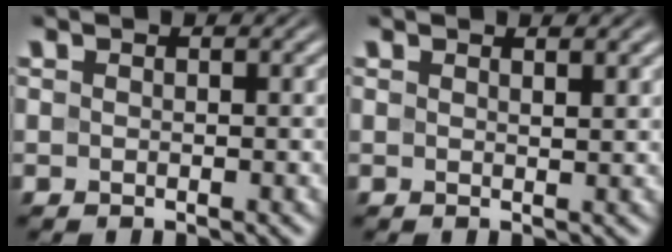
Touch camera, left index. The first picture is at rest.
{"total": 0.9, "force": [0.8, 0.2, 0.3], "torque": [-0.001, 0.000, 0.011]}